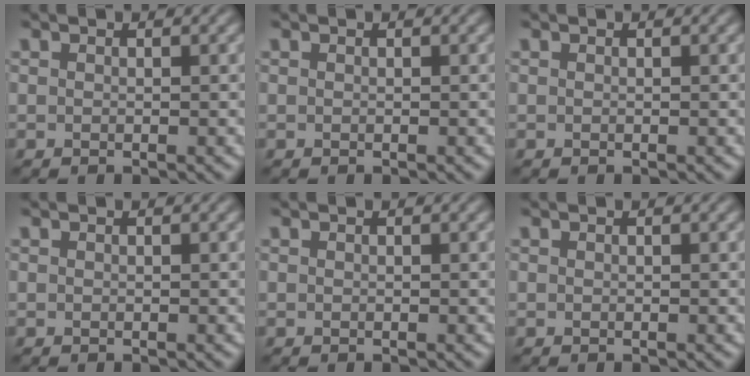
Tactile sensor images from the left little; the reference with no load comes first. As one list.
[{"total": 0.0}, {"total": 0.0}, {"total": 0.0}, {"total": 0.0}, {"total": 0.0}]